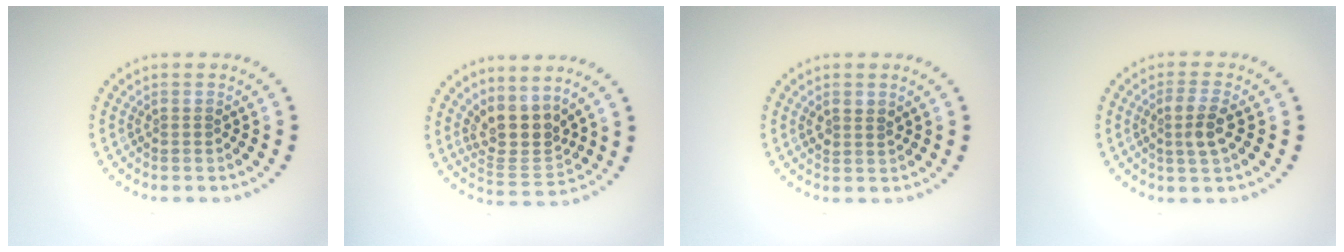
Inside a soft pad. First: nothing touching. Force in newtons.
{"total": 3.8, "press": 3.0, "slide": 2.4}
{"total": 1.3, "press": 1.1, "slide": 0.7}
{"total": 2.5, "press": 2.3, "slide": 0.9}